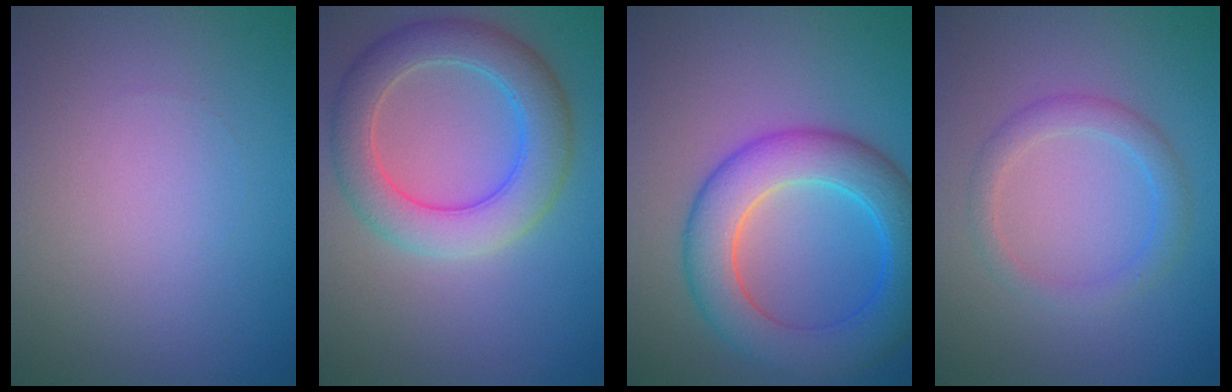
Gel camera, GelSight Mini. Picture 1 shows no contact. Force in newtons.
{"total": 6.1, "press": 6.0, "slide": 0.3}
{"total": 7.7, "press": 7.7, "slide": 0.1}
{"total": 2.3, "press": 2.3, "slide": 0.1}